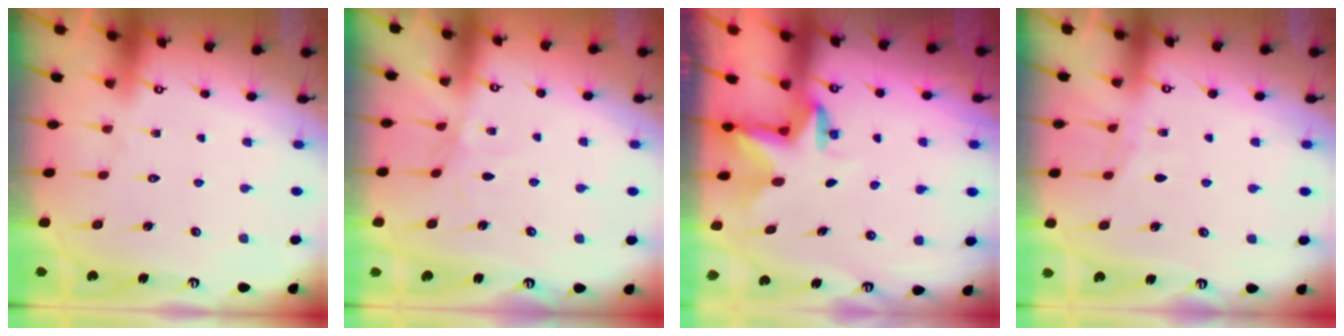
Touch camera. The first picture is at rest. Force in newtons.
{"total": 1.7, "press": 1.6, "slide": 0.3}
{"total": 2.8, "press": 2.8, "slide": 0.2}
{"total": 3.5, "press": 3.5, "slide": 0.4}